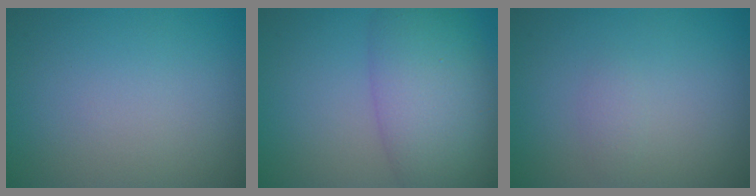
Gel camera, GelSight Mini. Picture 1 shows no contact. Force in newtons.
{"total": 7.9, "press": 7.9, "slide": 0.3}
{"total": 0.8, "press": 0.8, "slide": 0.0}